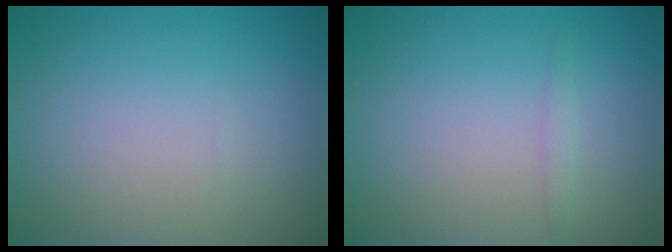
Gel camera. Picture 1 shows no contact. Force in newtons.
{"total": 0.8, "press": 0.8, "slide": 0.0}